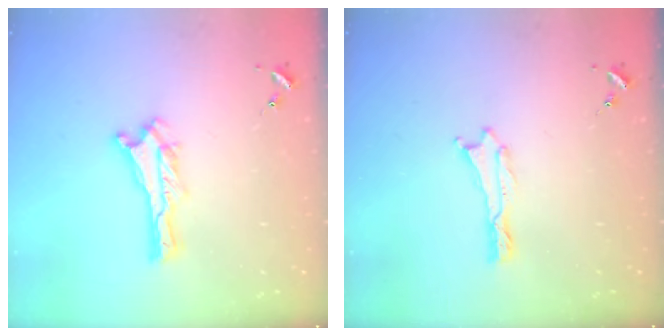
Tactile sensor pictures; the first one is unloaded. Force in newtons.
{"total": 0.0}